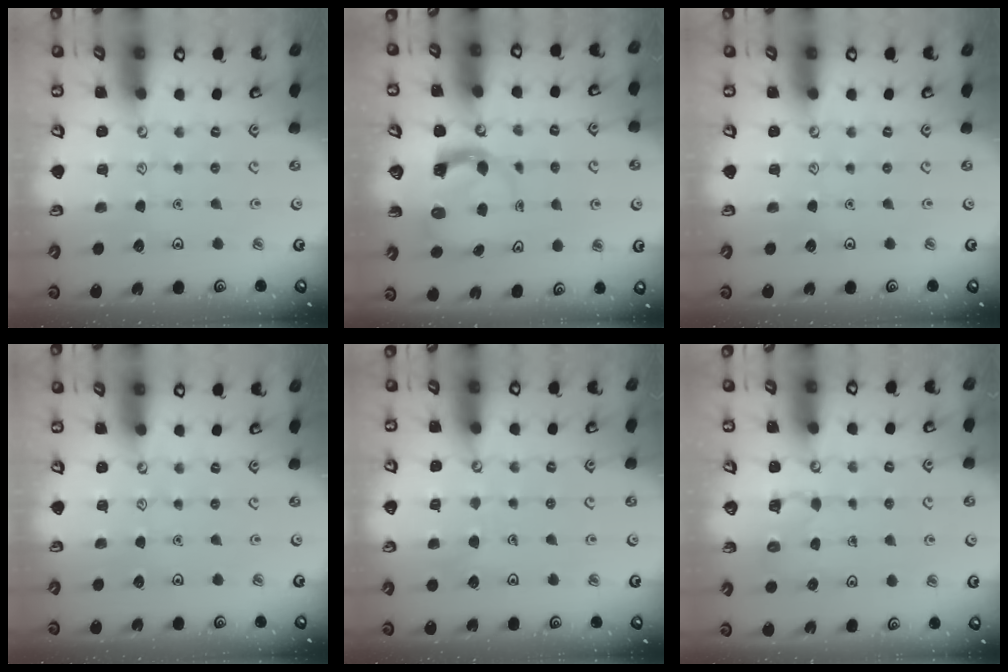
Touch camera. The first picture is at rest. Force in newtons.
{"total": 3.8, "press": 3.7, "slide": 0.5}
{"total": 0.0}
{"total": 0.0}
{"total": 4.2, "press": 4.1, "slide": 0.4}
{"total": 3.1, "press": 3.1, "slide": 0.2}